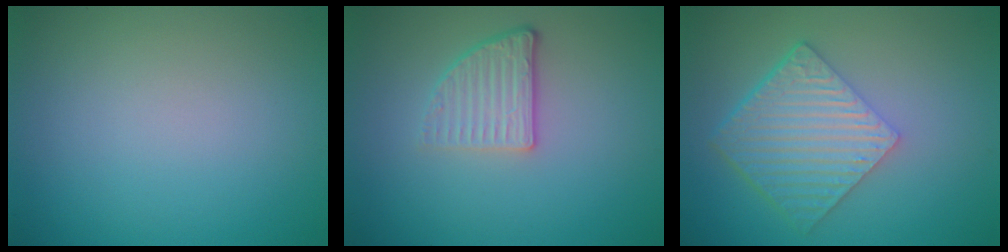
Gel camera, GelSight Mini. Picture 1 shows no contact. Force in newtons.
{"total": 3.0, "press": 2.3, "slide": 1.8}
{"total": 6.5, "press": 4.5, "slide": 4.7}